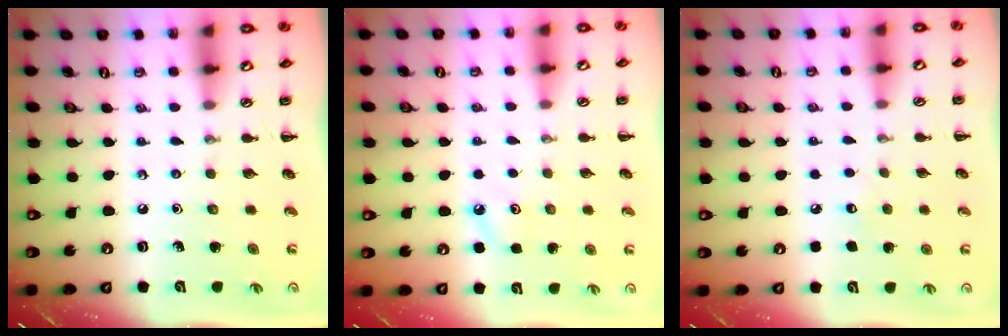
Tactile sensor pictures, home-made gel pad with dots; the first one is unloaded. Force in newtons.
{"total": 6.0, "press": 5.8, "slide": 1.6}
{"total": 4.3, "press": 4.2, "slide": 1.0}